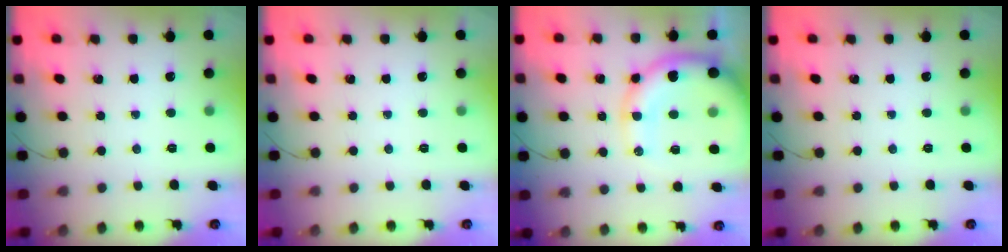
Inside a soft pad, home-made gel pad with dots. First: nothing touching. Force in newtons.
{"total": 0.0}
{"total": 16.1, "press": 15.7, "slide": 3.4}
{"total": 0.0}